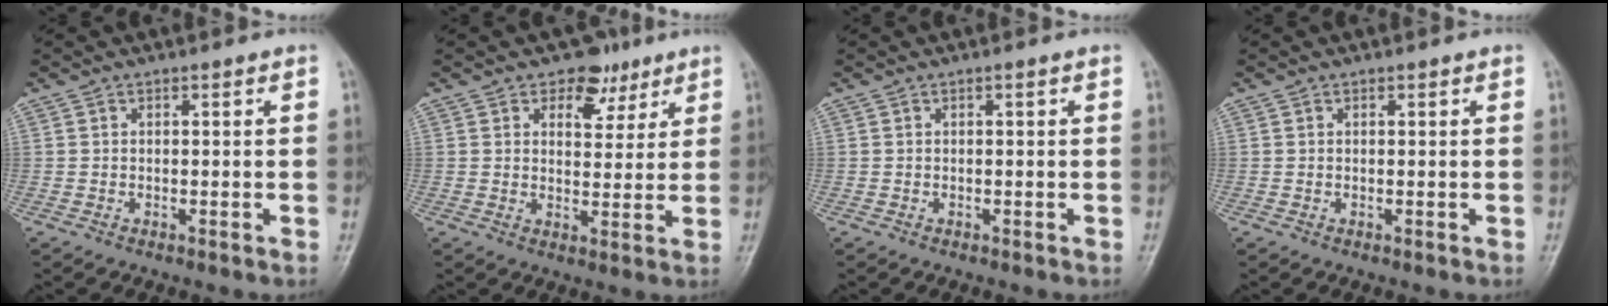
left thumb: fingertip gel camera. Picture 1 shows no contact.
{"total": 6.5, "force": [4.2, 4.3, 2.5], "torque": [0.000, -0.019, 0.060]}
{"total": 0.0}
{"total": 0.0}